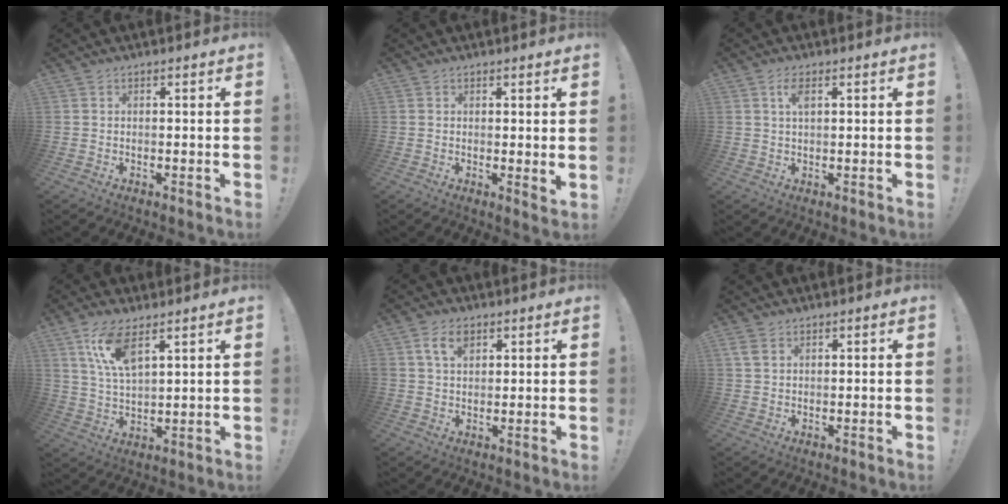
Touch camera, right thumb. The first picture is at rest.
{"total": 1.7, "force": [1.1, 0.3, 1.2], "torque": [-0.005, -0.006, 0.017]}
{"total": 3.2, "force": [1.3, 1.2, 2.7], "torque": [-0.050, 0.002, 0.021]}
{"total": 10.5, "force": [6.2, 3.7, 7.6], "torque": [-0.157, -0.018, 0.113]}
{"total": 5.6, "force": [2.6, 3.2, 3.7], "torque": [-0.058, -0.002, 0.046]}
{"total": 2.8, "force": [1.5, 1.6, 1.8], "torque": [-0.039, 0.003, 0.031]}